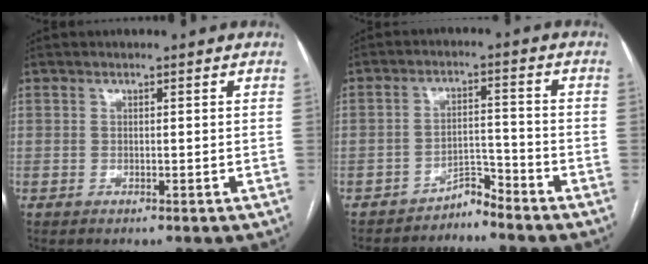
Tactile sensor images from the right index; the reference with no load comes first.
{"total": 3.3, "force": [-3.3, 0.1, 0.0], "torque": [0.010, 0.000, -0.057]}